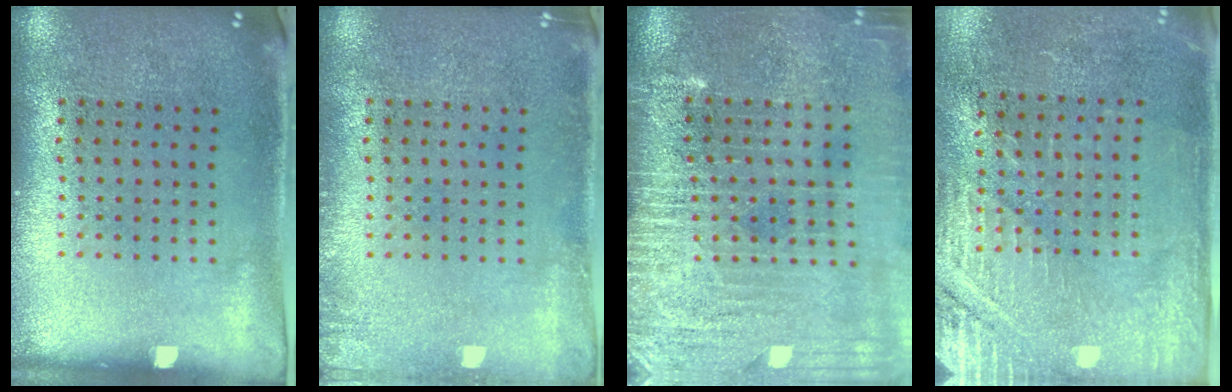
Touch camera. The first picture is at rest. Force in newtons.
{"total": 1.1, "press": 1.1, "slide": 0.2}
{"total": 4.1, "press": 3.5, "slide": 2.0}
{"total": 2.9, "press": 2.8, "slide": 0.5}